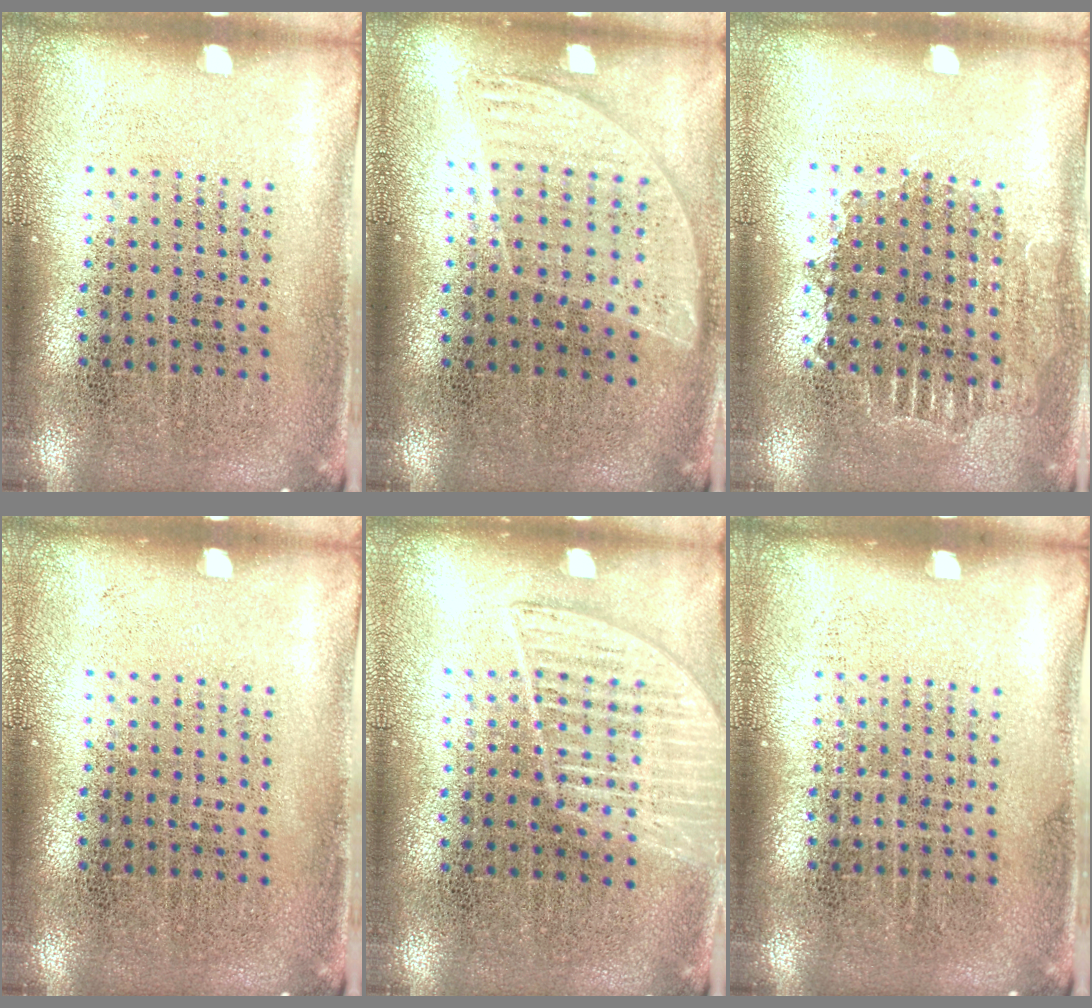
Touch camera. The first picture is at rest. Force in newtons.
{"total": 0.9, "press": 0.8, "slide": 0.3}
{"total": 1.1, "press": 1.0, "slide": 0.4}
{"total": 0.0}
{"total": 1.4, "press": 1.3, "slide": 0.6}
{"total": 0.0}